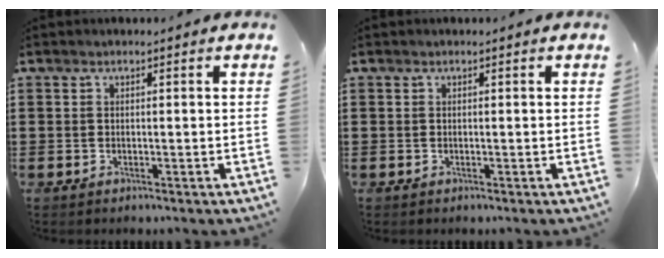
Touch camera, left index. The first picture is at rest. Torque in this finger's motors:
{"motor_torque": [0.00, 0.00, 0.00, 0.00]}